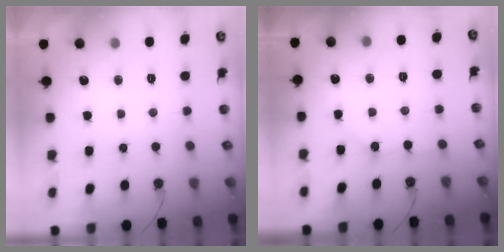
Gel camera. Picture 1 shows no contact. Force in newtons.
{"total": 2.5, "press": 2.5, "slide": 0.5}